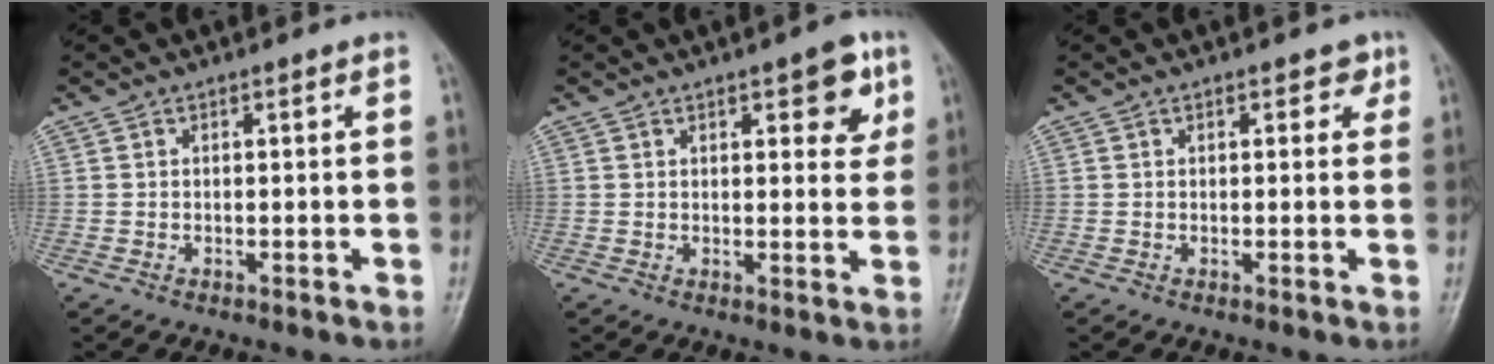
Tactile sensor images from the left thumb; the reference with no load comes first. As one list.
[{"total": 6.9, "force": [3.3, 2.8, 5.4], "torque": [-0.042, -0.011, 0.035]}, {"total": 2.3, "force": [1.1, 1.4, 1.4], "torque": [0.001, 0.000, 0.009]}]